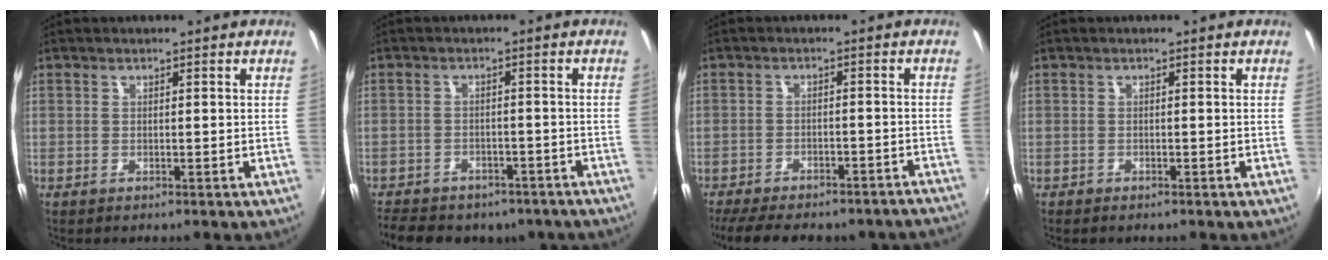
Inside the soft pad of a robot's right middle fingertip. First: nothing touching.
{"total": 14.1, "force": [-10.8, 7.0, 5.7], "torque": [-0.137, -0.008, -0.141]}
{"total": 17.2, "force": [-15.0, 4.8, 6.9], "torque": [-0.149, -0.010, -0.192]}
{"total": 0.6, "force": [-0.6, 0.2, -0.1], "torque": [-0.003, 0.000, -0.009]}